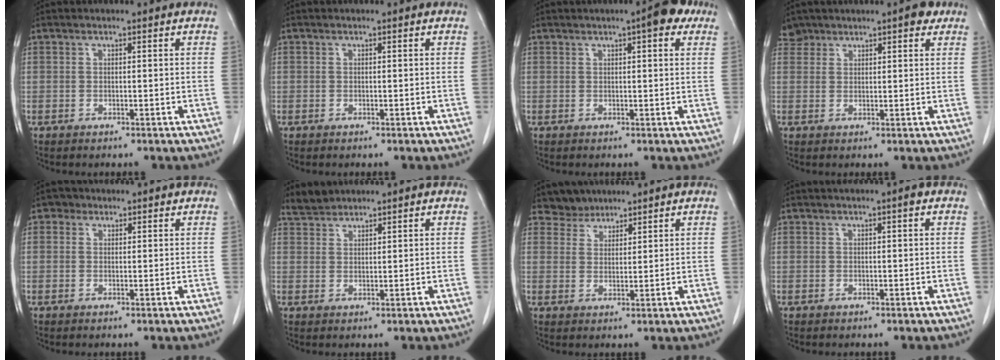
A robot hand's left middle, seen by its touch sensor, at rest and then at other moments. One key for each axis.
{"total": 0.0}
{"total": 4.9, "fx": 2.7, "fy": 1.2, "fz": 3.9, "tx": -0.052, "ty": 0.009, "tz": 0.029}
{"total": 3.8, "fx": 3.2, "fy": 1.7, "fz": 1.0, "tx": -0.012, "ty": 0.006, "tz": 0.053}
{"total": 1.8, "fx": 1.0, "fy": 1.5, "fz": 0.3, "tx": -0.005, "ty": 0.004, "tz": 0.009}
{"total": 2.5, "fx": 2.4, "fy": 0.6, "fz": -0.1, "tx": -0.007, "ty": 0.008, "tz": 0.048}
{"total": 3.3, "fx": 2.9, "fy": 1.5, "fz": -0.6, "tx": 0.012, "ty": 0.001, "tz": 0.050}
{"total": 1.0, "fx": 0.5, "fy": 0.1, "fz": 0.9, "tx": -0.020, "ty": 0.005, "tz": 0.006}